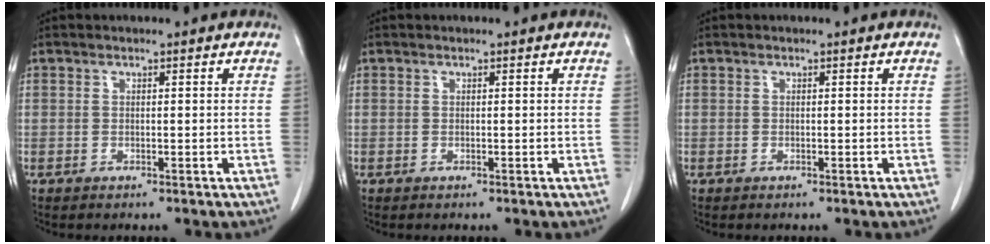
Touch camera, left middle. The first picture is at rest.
{"total": 0.0}
{"total": 0.0}